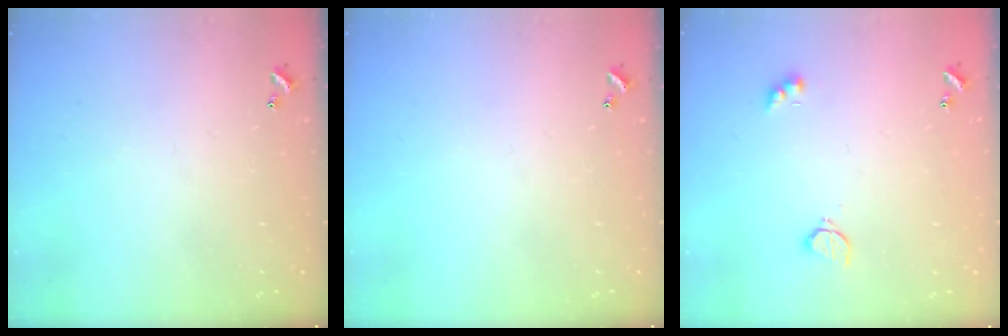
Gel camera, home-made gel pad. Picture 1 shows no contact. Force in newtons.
{"total": 0.0}
{"total": 3.3, "press": 3.3, "slide": 0.6}